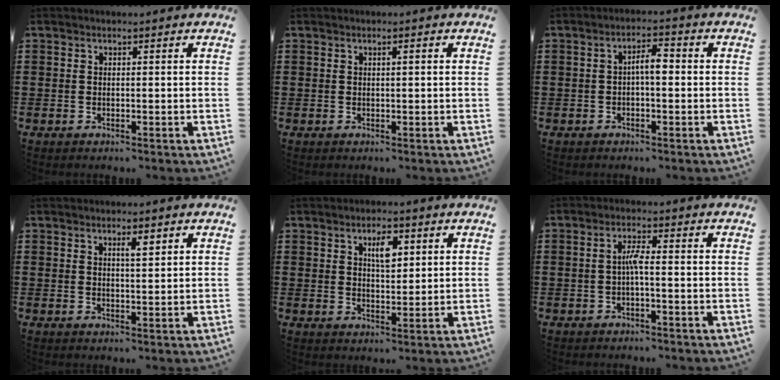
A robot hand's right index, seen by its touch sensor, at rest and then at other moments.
{"total": 0.7, "force": [0.1, 0.0, 0.7], "torque": [-0.013, -0.001, 0.002]}
{"total": 3.3, "force": [-0.3, 1.0, 3.1], "torque": [-0.058, 0.009, -0.009]}
{"total": 2.2, "force": [1.1, 0.4, 1.9], "torque": [-0.023, -0.004, 0.012]}
{"total": 4.1, "force": [1.8, 1.7, 3.2], "torque": [-0.053, 0.003, 0.027]}
{"total": 2.6, "force": [-0.5, 0.2, 2.5], "torque": [-0.050, 0.001, -0.011]}